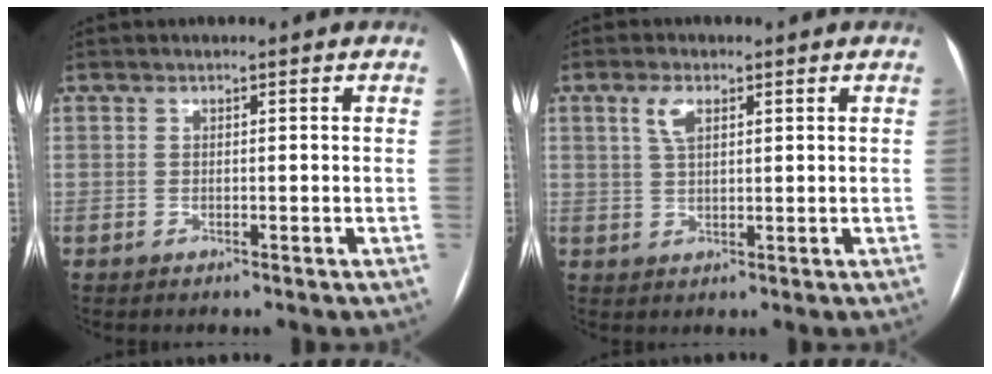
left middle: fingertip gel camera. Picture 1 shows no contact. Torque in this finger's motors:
{"motor_torque": [0.43, -0.36, 0.02, 0.01]}